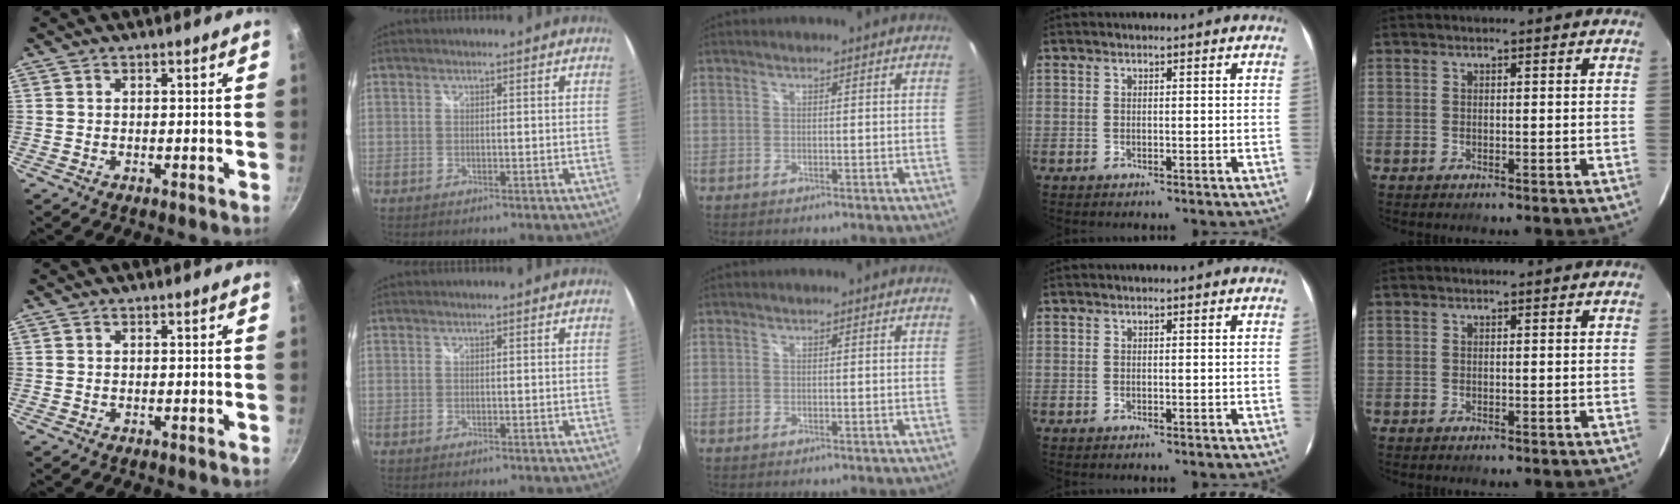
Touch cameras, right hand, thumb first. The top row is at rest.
{}